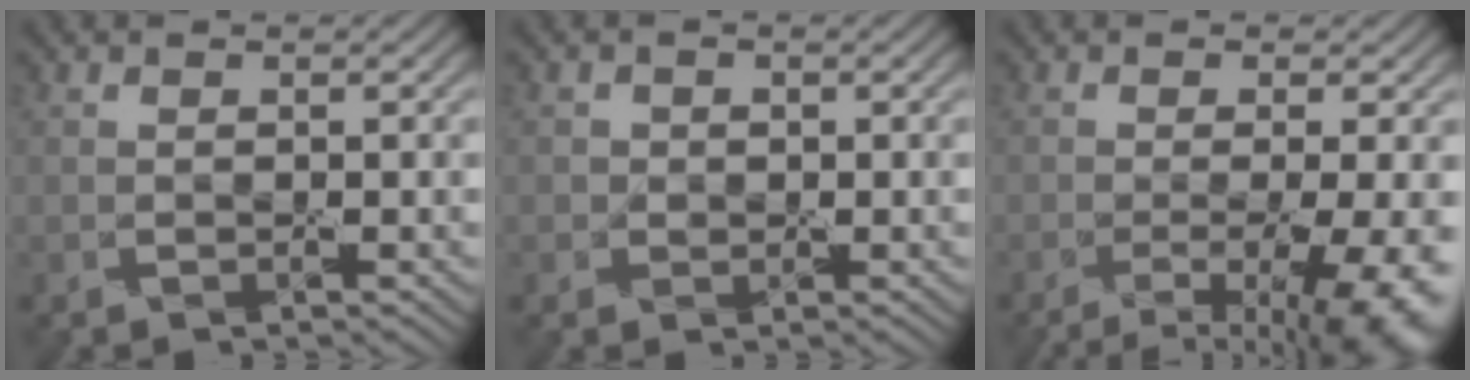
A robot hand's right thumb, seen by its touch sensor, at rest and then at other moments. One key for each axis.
{"total": 1.3, "fx": 0.1, "fy": 1.3, "fz": 0.0, "tx": 0.006, "ty": 0.004, "tz": -0.002}
{"total": 10.7, "fx": -5.1, "fy": 3.2, "fz": 8.8, "tx": -0.132, "ty": -0.013, "tz": -0.064}